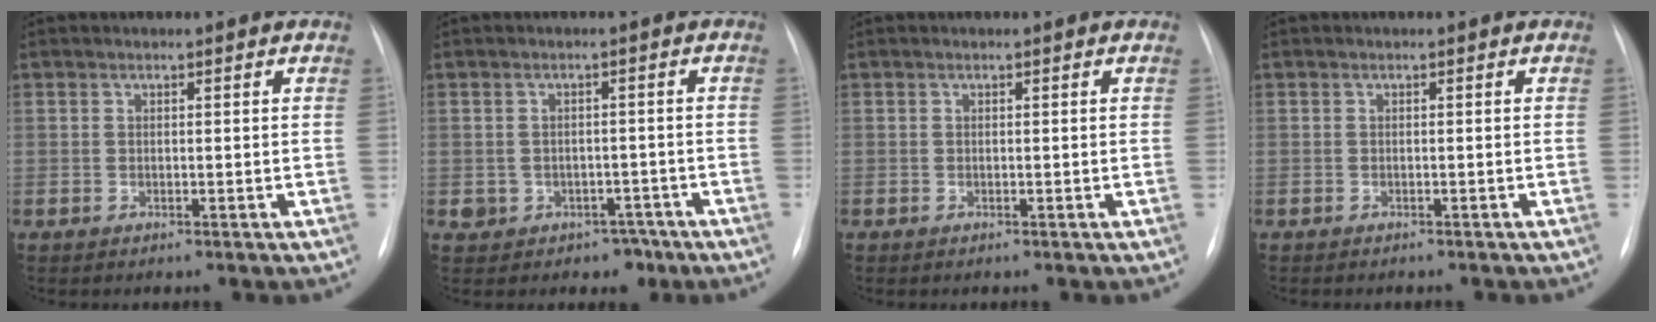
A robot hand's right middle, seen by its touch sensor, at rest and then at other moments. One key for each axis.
{"total": 4.3, "fx": -2.1, "fy": 3.8, "fz": 0.6, "tx": 0.001, "ty": 0.020, "tz": -0.017}
{"total": 0.0}
{"total": 2.3, "fx": -1.9, "fy": 0.7, "fz": 1.0, "tx": -0.015, "ty": -0.005, "tz": -0.018}